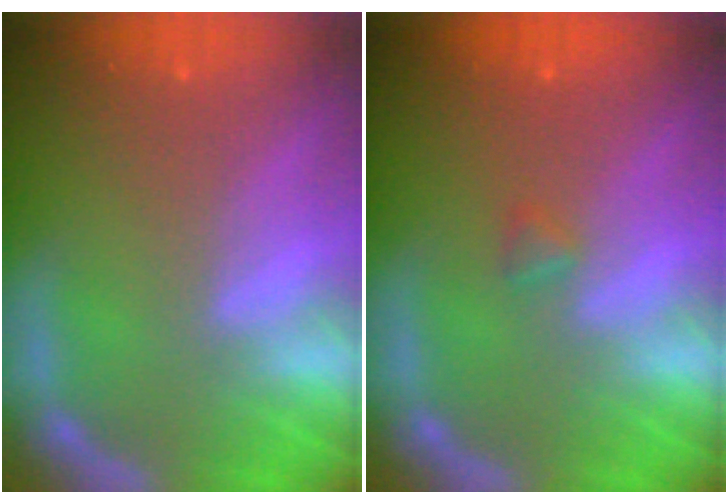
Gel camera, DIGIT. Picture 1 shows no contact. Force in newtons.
{"total": 0.9}